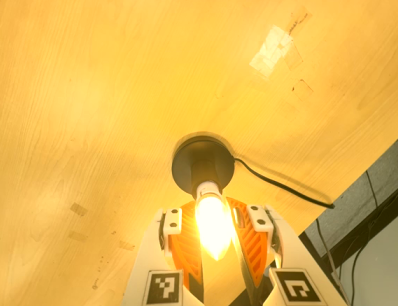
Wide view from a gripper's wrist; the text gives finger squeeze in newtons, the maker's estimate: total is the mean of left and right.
{"total": 15.4, "left": 14.7, "right": 16.1}